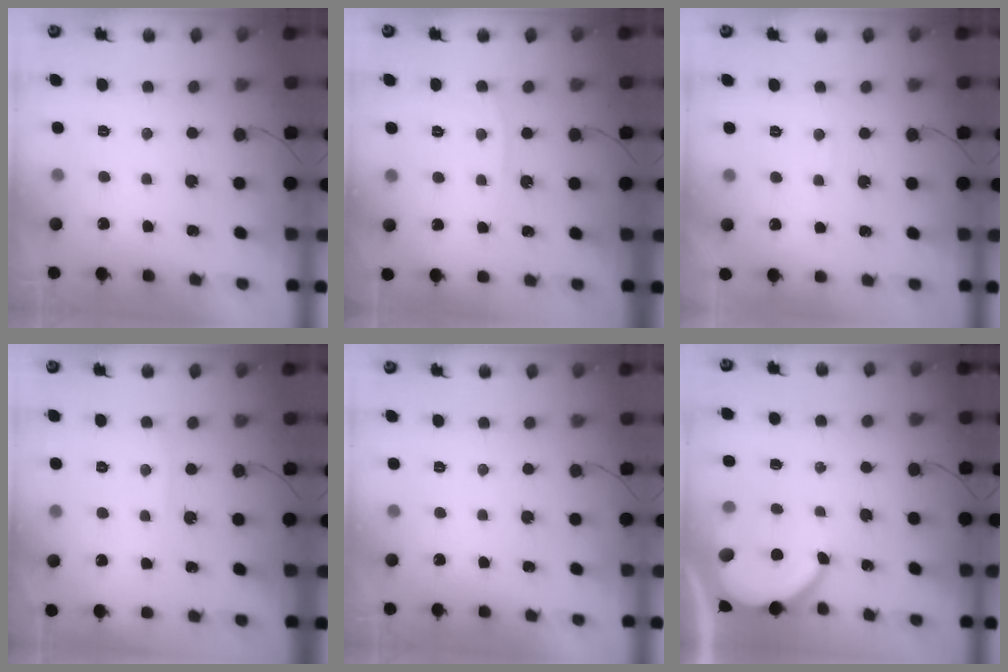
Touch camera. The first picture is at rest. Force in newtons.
{"total": 4.5, "press": 4.5, "slide": 0.5}
{"total": 2.2, "press": 2.2, "slide": 0.3}
{"total": 3.4, "press": 3.3, "slide": 0.4}
{"total": 0.0}
{"total": 6.5, "press": 6.4, "slide": 0.9}